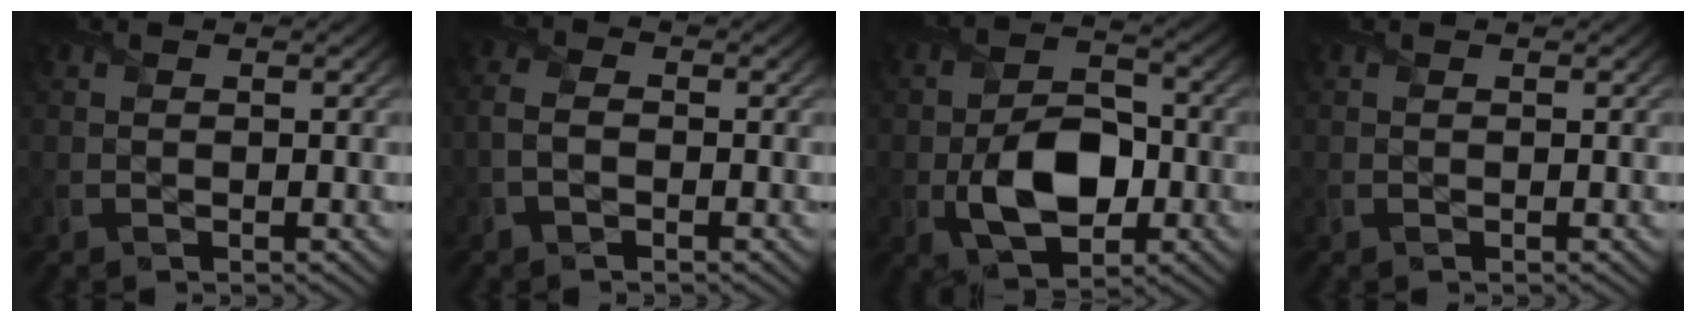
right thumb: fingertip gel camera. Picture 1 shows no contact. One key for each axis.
{"total": 2.4, "fx": -0.8, "fy": 1.4, "fz": 1.7, "tx": -0.045, "ty": 0.003, "tz": -0.020}
{"total": 8.5, "fx": -1.9, "fy": 5.1, "fz": 6.5, "tx": -0.130, "ty": -0.008, "tz": -0.029}
{"total": 0.0}